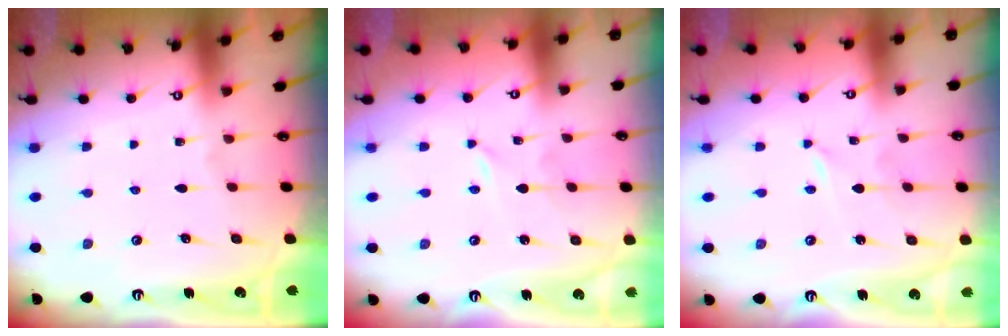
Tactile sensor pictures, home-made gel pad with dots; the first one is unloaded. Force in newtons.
{"total": 0.0}
{"total": 0.0}